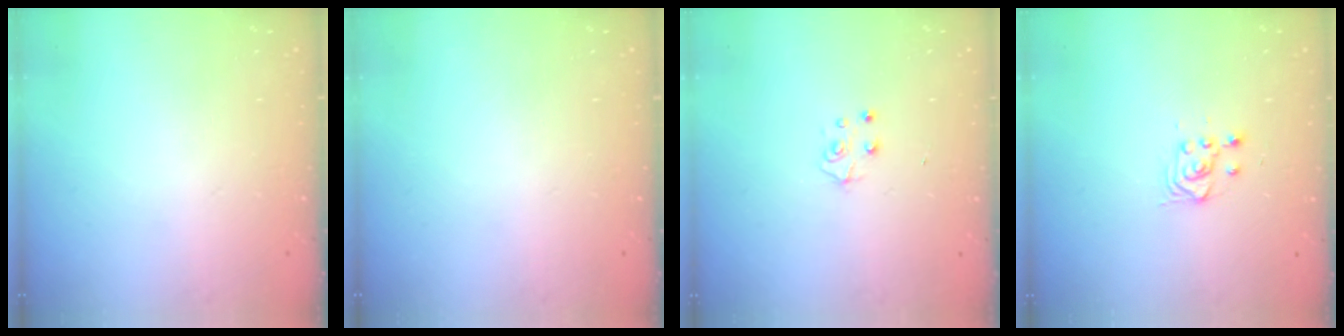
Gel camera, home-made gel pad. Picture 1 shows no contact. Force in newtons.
{"total": 0.0}
{"total": 5.1, "press": 5.1, "slide": 0.5}
{"total": 3.3, "press": 3.1, "slide": 1.1}